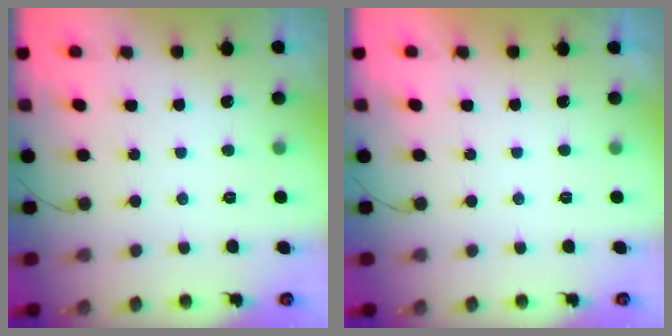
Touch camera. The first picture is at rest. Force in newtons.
{"total": 2.3, "press": 2.3, "slide": 0.4}